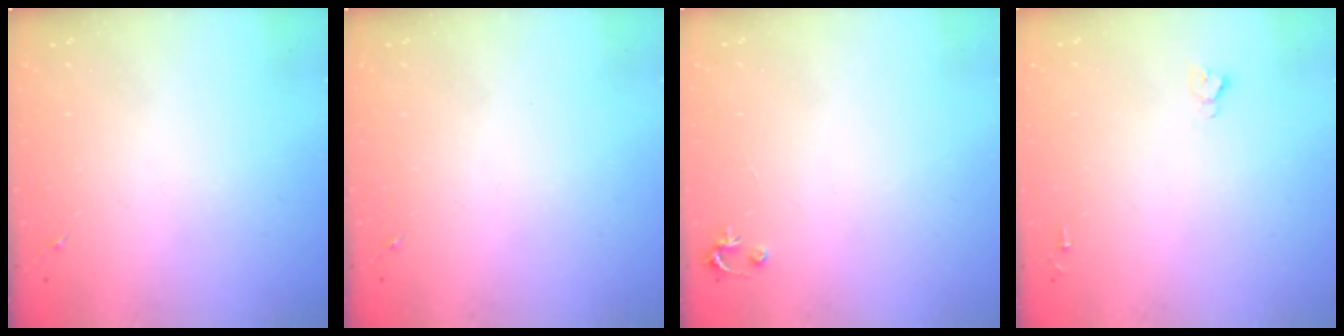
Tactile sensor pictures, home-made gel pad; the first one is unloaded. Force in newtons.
{"total": 0.0}
{"total": 2.5, "press": 2.5, "slide": 0.2}
{"total": 2.7, "press": 2.7, "slide": 0.0}